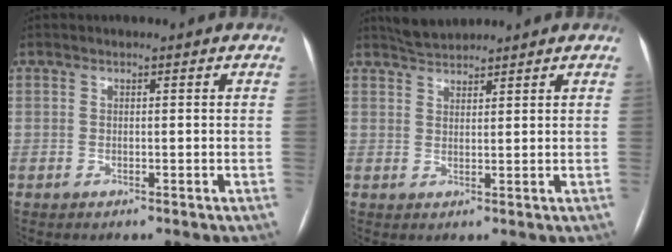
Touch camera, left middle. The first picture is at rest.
{"total": 3.4, "force": [3.3, 0.5, 0.6], "torque": [-0.017, 0.019, 0.064]}